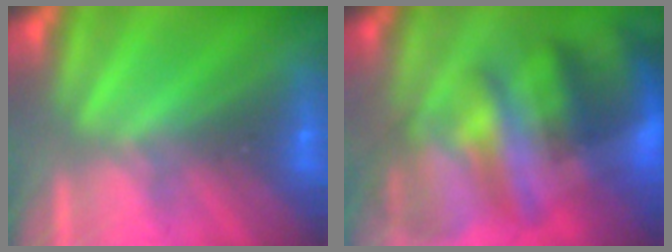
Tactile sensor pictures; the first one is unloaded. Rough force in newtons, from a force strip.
{"total": 7.5}